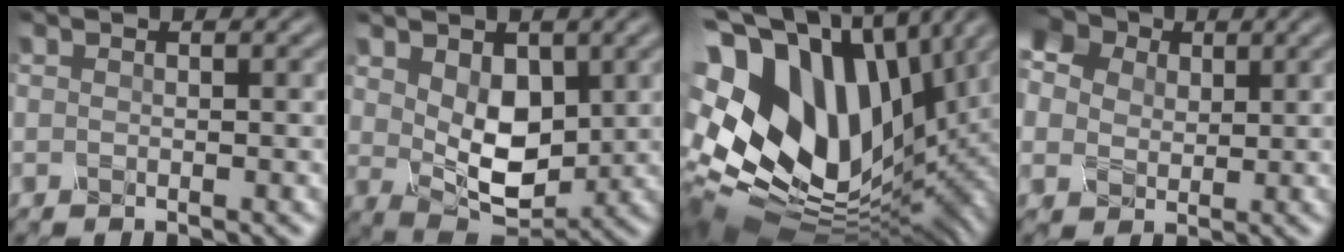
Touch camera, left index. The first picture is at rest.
{"total": 5.4, "force": [1.1, 3.4, 4.0], "torque": [-0.075, -0.007, 0.028]}
{"total": 18.4, "force": [2.7, 13.2, 12.6], "torque": [-0.247, -0.026, 0.097]}
{"total": 10.0, "force": [4.1, 7.8, 4.7], "torque": [-0.107, 0.038, 0.060]}